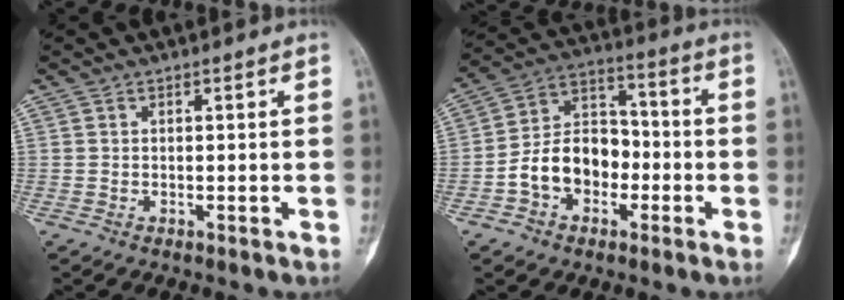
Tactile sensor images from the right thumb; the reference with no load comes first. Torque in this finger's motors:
{"motor_torque": [1.84, 1.77, 0.84, -0.85, 0.10]}